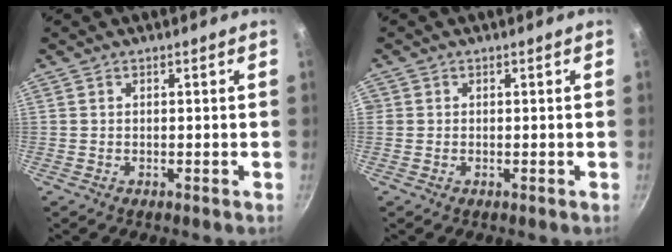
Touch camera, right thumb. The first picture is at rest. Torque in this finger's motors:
{"motor_torque": [-0.12, -0.02, 0.17, 0.28, -0.02]}